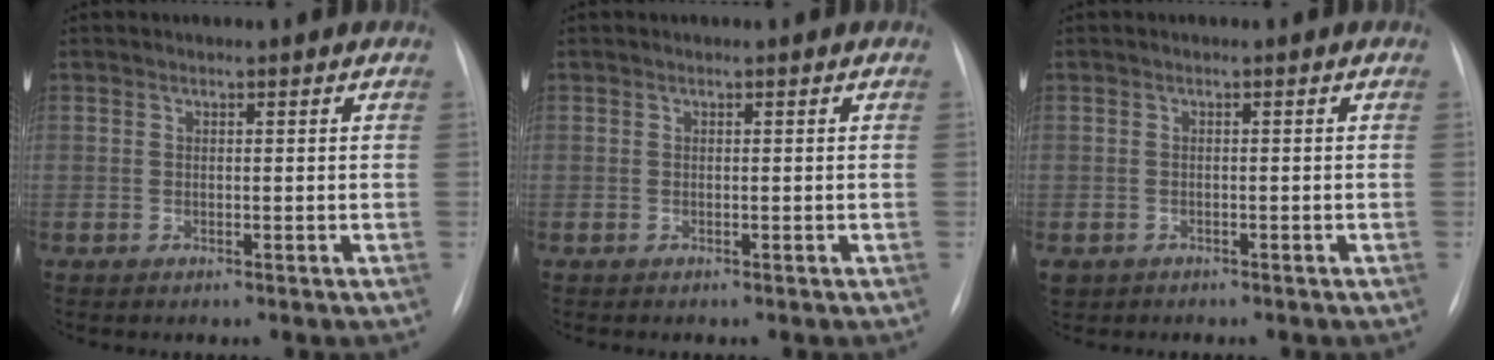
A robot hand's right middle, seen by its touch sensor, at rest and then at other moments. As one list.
[{"total": 0.0}, {"total": 2.6, "force": [-1.9, 1.8, 0.5], "torque": [-0.010, -0.002, -0.027]}]